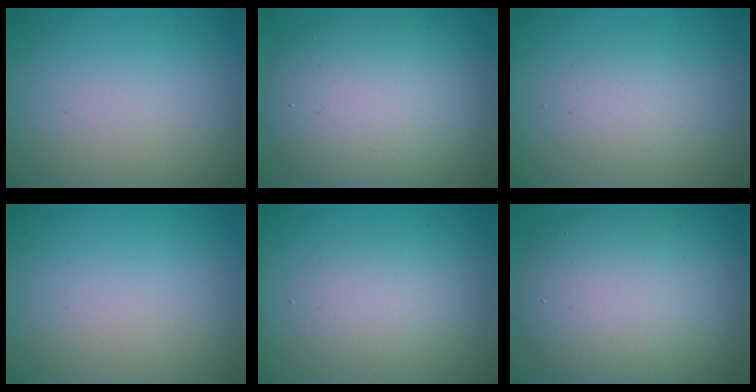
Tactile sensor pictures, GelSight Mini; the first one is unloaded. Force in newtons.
{"total": 8.3, "press": 8.3, "slide": 0.8}
{"total": 1.6, "press": 1.6, "slide": 0.1}
{"total": 0.0}
{"total": 2.7, "press": 2.7, "slide": 0.2}
{"total": 10.2, "press": 10.1, "slide": 0.9}